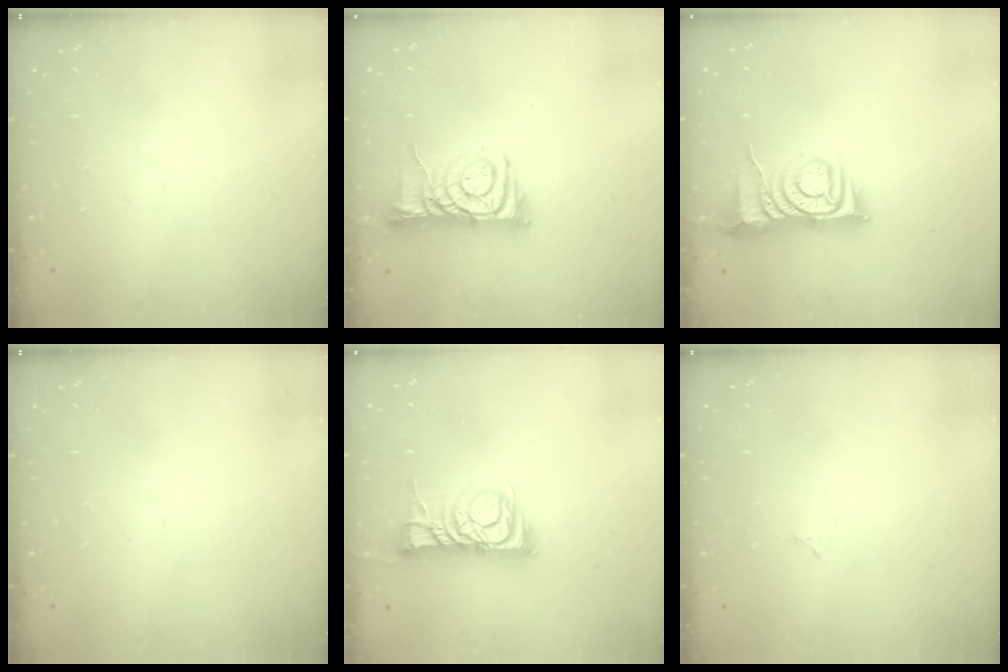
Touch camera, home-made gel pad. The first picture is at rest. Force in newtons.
{"total": 7.9, "press": 7.9, "slide": 1.0}
{"total": 8.9, "press": 8.8, "slide": 1.2}
{"total": 0.0}
{"total": 10.8, "press": 10.8, "slide": 0.8}
{"total": 1.8, "press": 1.8, "slide": 0.3}